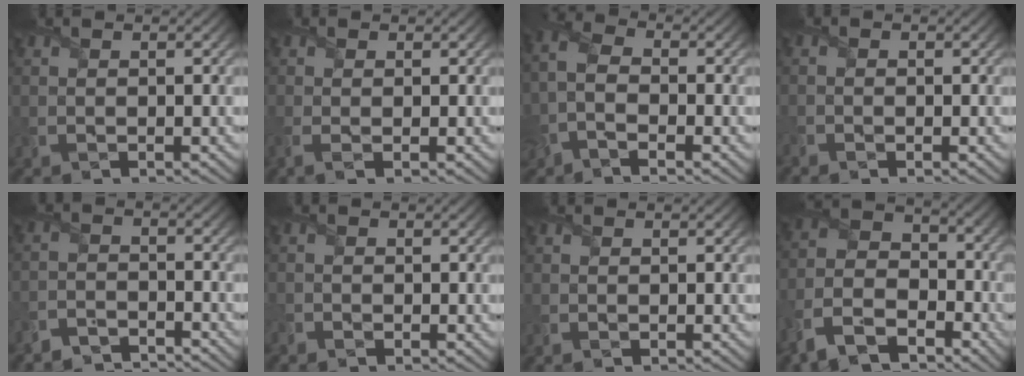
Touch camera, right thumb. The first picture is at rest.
{"total": 1.7, "force": [-0.3, 0.7, 1.6], "torque": [-0.047, -0.005, -0.009]}
{"total": 5.4, "force": [-1.9, 2.9, 4.2], "torque": [-0.113, -0.002, -0.050]}
{"total": 1.1, "force": [-0.8, 0.6, 0.5], "torque": [-0.012, -0.005, -0.015]}
{"total": 4.1, "force": [-4.1, 0.3, 0.3], "torque": [-0.004, -0.002, -0.089]}
{"total": 1.4, "force": [-1.1, 0.8, 0.3], "torque": [-0.009, -0.003, -0.019]}
{"total": 0.6, "force": [-0.1, 0.4, 0.5], "torque": [-0.009, -0.001, 0.000]}
{"total": 12.0, "force": [-7.5, 7.1, 6.2], "torque": [-0.150, -0.039, -0.153]}